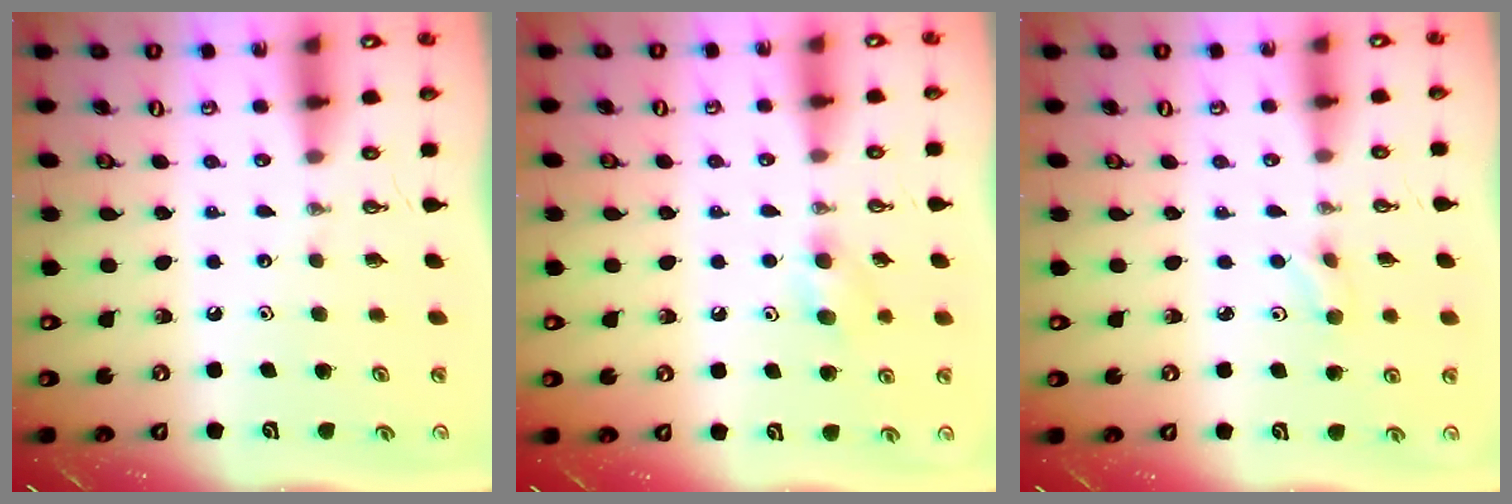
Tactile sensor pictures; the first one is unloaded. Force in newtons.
{"total": 6.2, "press": 6.1, "slide": 0.8}
{"total": 2.5, "press": 2.4, "slide": 0.7}